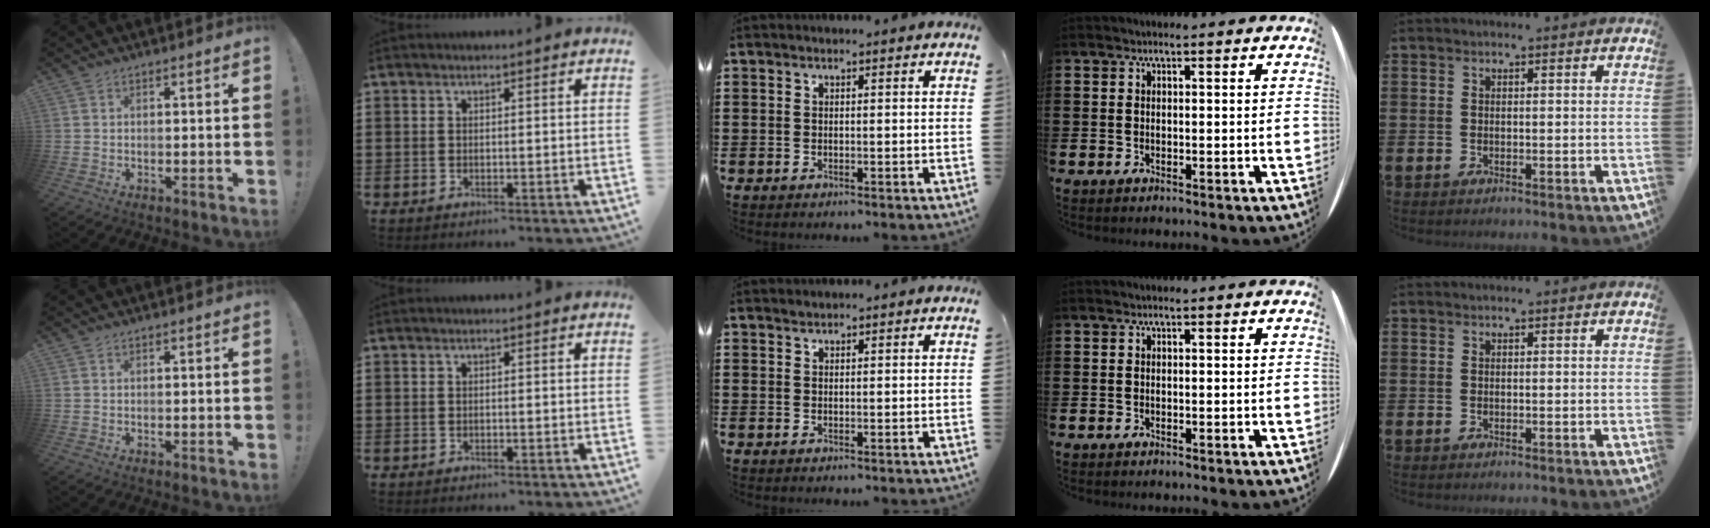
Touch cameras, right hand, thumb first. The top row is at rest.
{"middle": {"total": 0.7, "force": [0.7, 0.0, -0.2], "torque": [0.001, -0.002, 0.014]}}